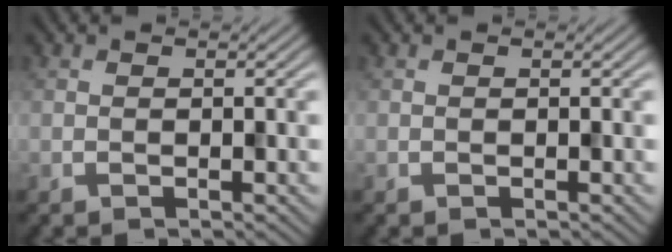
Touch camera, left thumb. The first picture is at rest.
{"total": 0.0}